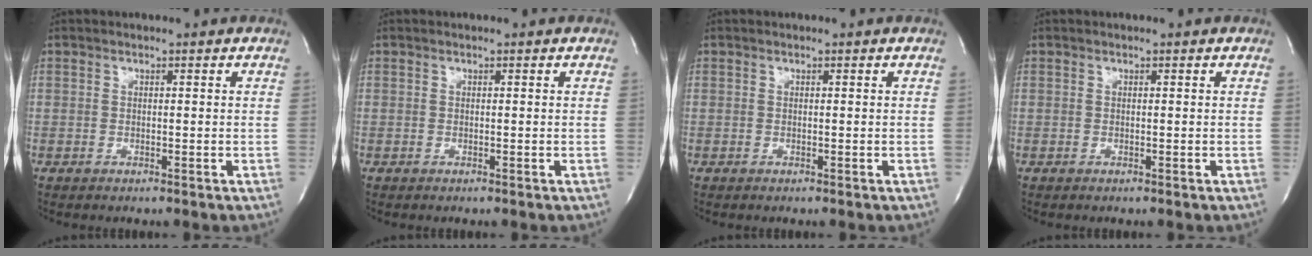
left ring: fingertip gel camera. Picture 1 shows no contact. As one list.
[{"total": 0.0}, {"total": 0.0}, {"total": 0.0}]